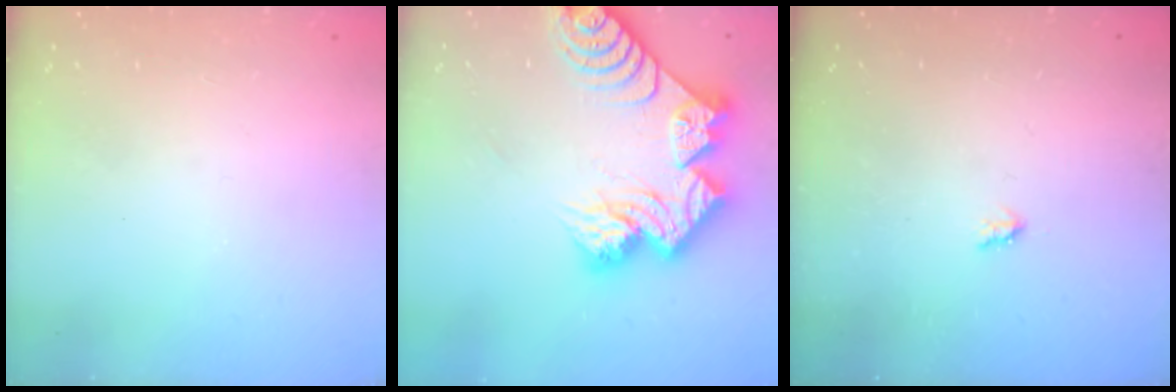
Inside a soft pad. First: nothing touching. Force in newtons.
{"total": 19.0, "press": 18.9, "slide": 1.9}
{"total": 1.9, "press": 1.9, "slide": 0.3}